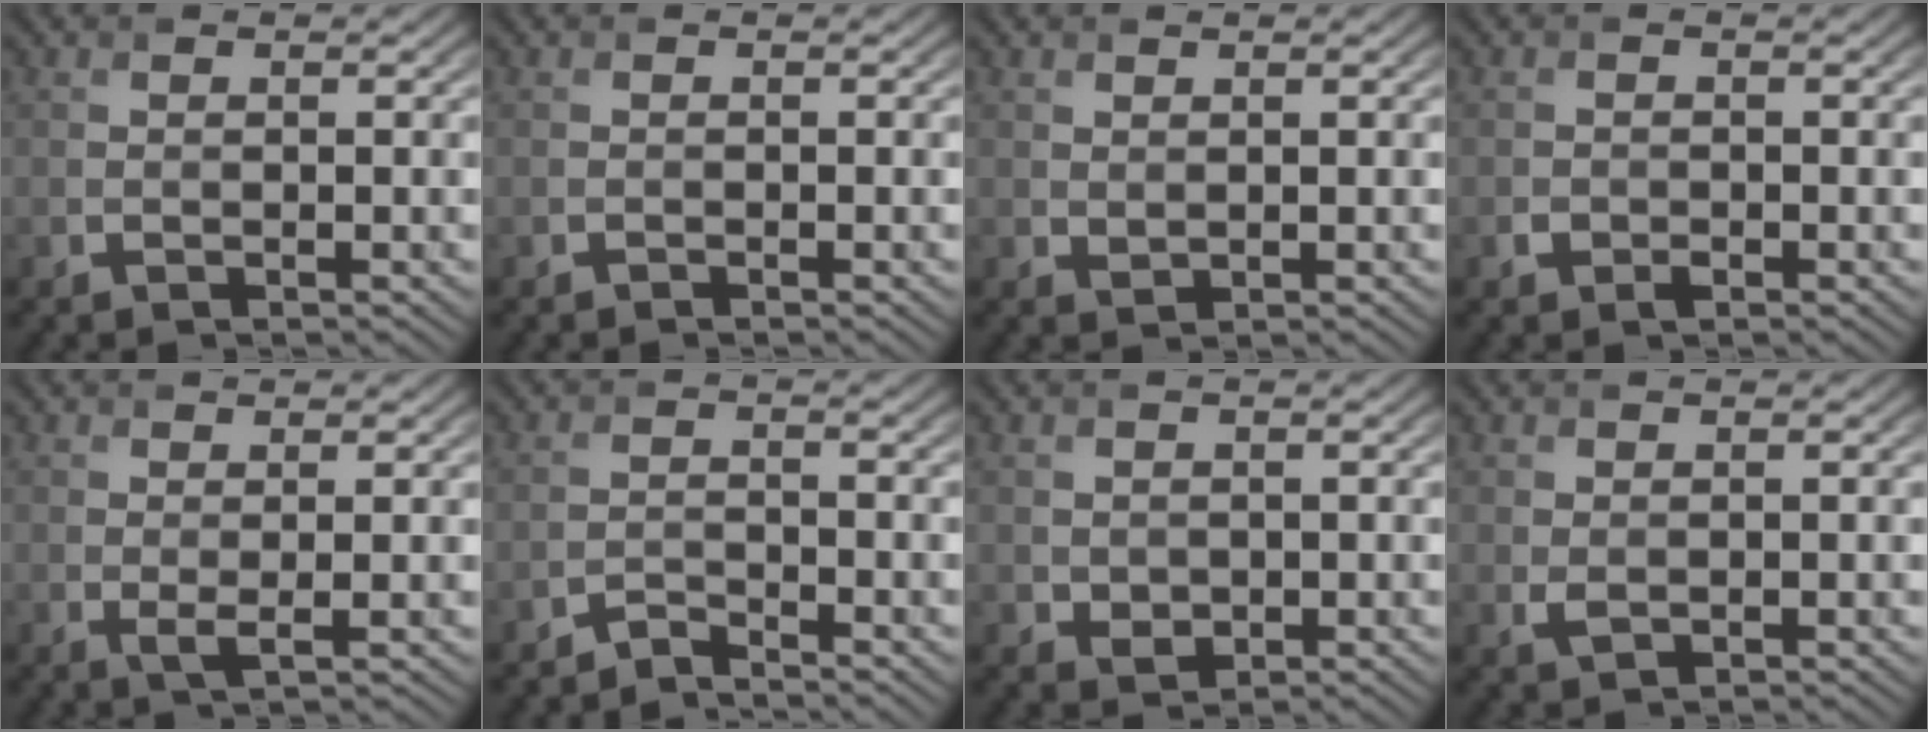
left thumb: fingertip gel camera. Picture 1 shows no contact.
{"total": 0.0}
{"total": 0.9, "force": [0.7, 0.4, 0.3], "torque": [-0.012, -0.003, 0.017]}
{"total": 1.2, "force": [-0.6, 0.9, 0.5], "torque": [-0.010, -0.004, -0.012]}
{"total": 1.3, "force": [0.5, 0.2, 1.2], "torque": [-0.027, -0.003, 0.010]}
{"total": 1.9, "force": [-1.9, 0.2, 0.3], "torque": [-0.005, 0.002, -0.044]}
{"total": 1.6, "force": [0.4, 1.4, 0.7], "torque": [-0.020, -0.007, 0.012]}
{"total": 1.0, "force": [0.3, 0.7, 0.7], "torque": [-0.020, -0.003, 0.010]}